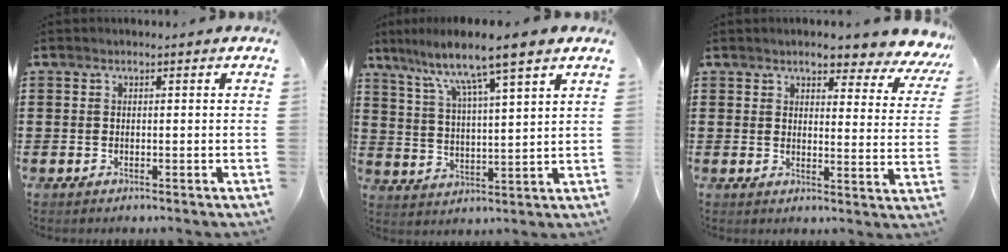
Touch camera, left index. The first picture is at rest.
{"total": 8.0, "force": [6.3, -0.2, 5.0], "torque": [-0.122, -0.035, 0.101]}
{"total": 4.7, "force": [4.1, 0.7, 2.2], "torque": [-0.045, -0.025, 0.065]}